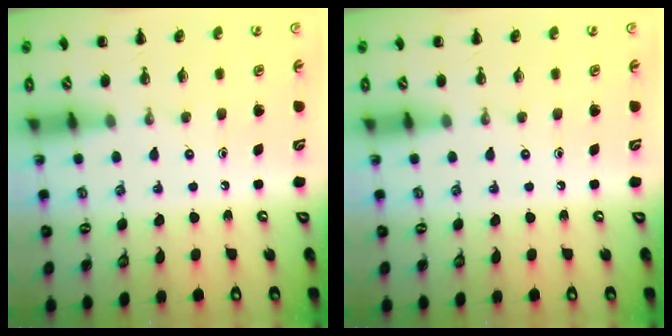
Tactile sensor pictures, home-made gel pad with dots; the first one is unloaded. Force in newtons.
{"total": 0.0}